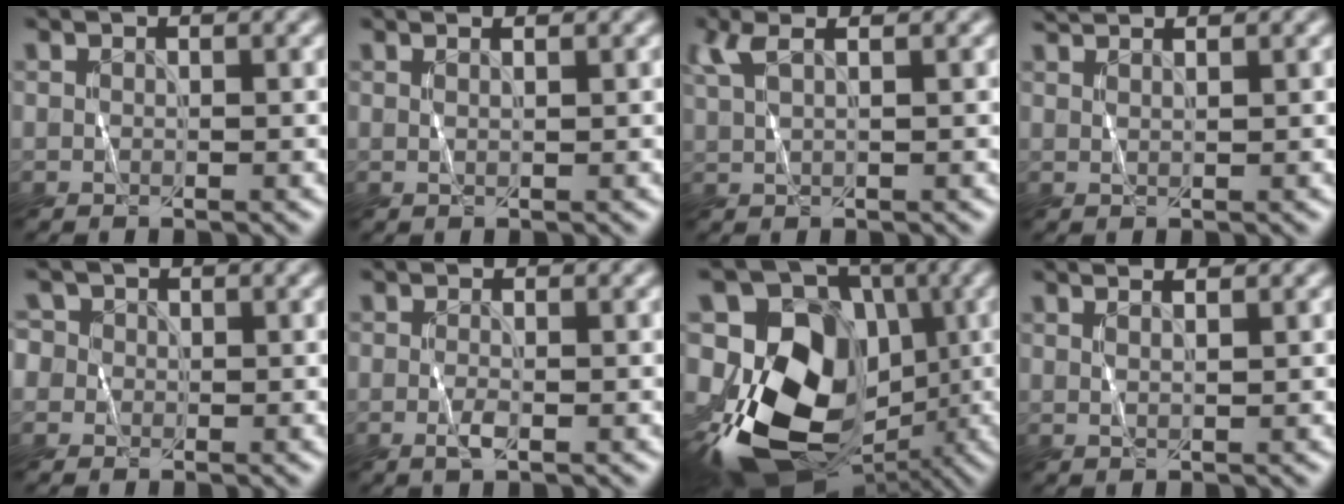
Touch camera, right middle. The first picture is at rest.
{"total": 0.6, "force": [0.4, -0.4, 0.3], "torque": [-0.009, 0.001, 0.006]}
{"total": 2.4, "force": [1.4, 0.4, 1.9], "torque": [-0.048, 0.006, 0.029]}
{"total": 1.5, "force": [1.4, -0.1, 0.7], "torque": [-0.011, 0.004, 0.016]}
{"total": 3.1, "force": [0.8, 2.8, 1.0], "torque": [-0.012, 0.026, -0.009]}
{"total": 1.1, "force": [-0.6, 0.0, 0.9], "torque": [-0.021, -0.001, -0.013]}
{"total": 14.3, "force": [-2.3, 11.0, 8.8], "torque": [-0.140, -0.002, -0.045]}
{"total": 1.4, "force": [1.0, 0.0, 0.9], "torque": [-0.009, 0.001, 0.005]}